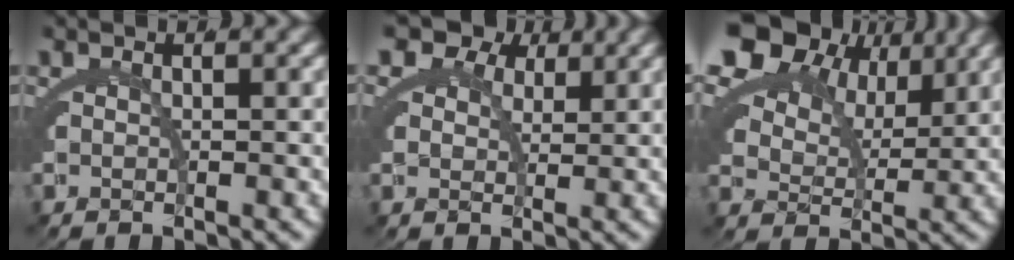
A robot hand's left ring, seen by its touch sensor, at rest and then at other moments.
{"total": 8.2, "force": [3.8, 6.1, 4.0], "torque": [-0.080, -0.004, 0.058]}
{"total": 9.0, "force": [4.5, 5.8, 5.2], "torque": [-0.108, 0.005, 0.074]}